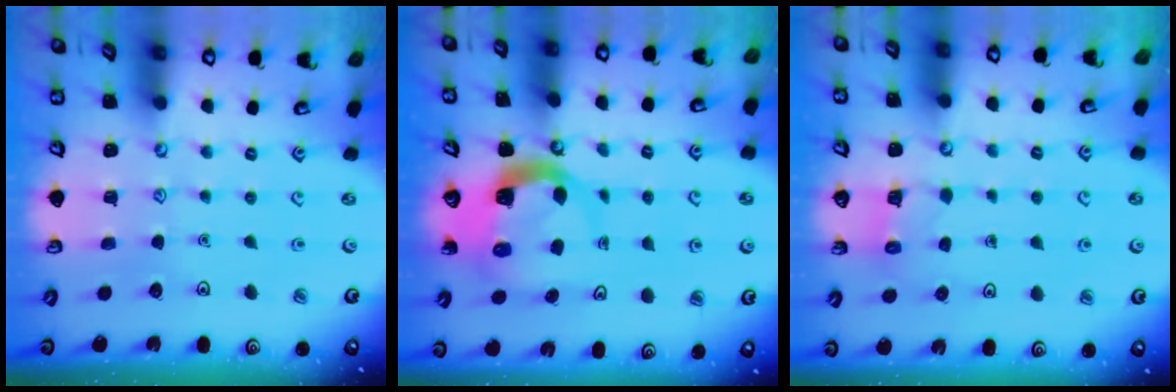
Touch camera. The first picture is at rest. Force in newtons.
{"total": 5.3, "press": 5.3, "slide": 0.8}
{"total": 3.4, "press": 3.4, "slide": 0.2}